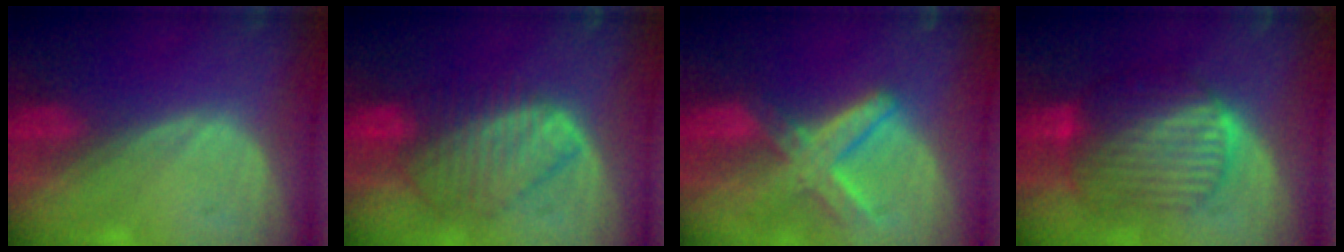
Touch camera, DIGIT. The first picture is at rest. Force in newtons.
{"total": 8.7, "press": 7.7, "slide": 4.1}
{"total": 8.2, "press": 7.1, "slide": 4.1}
{"total": 10.1, "press": 10.0, "slide": 0.9}